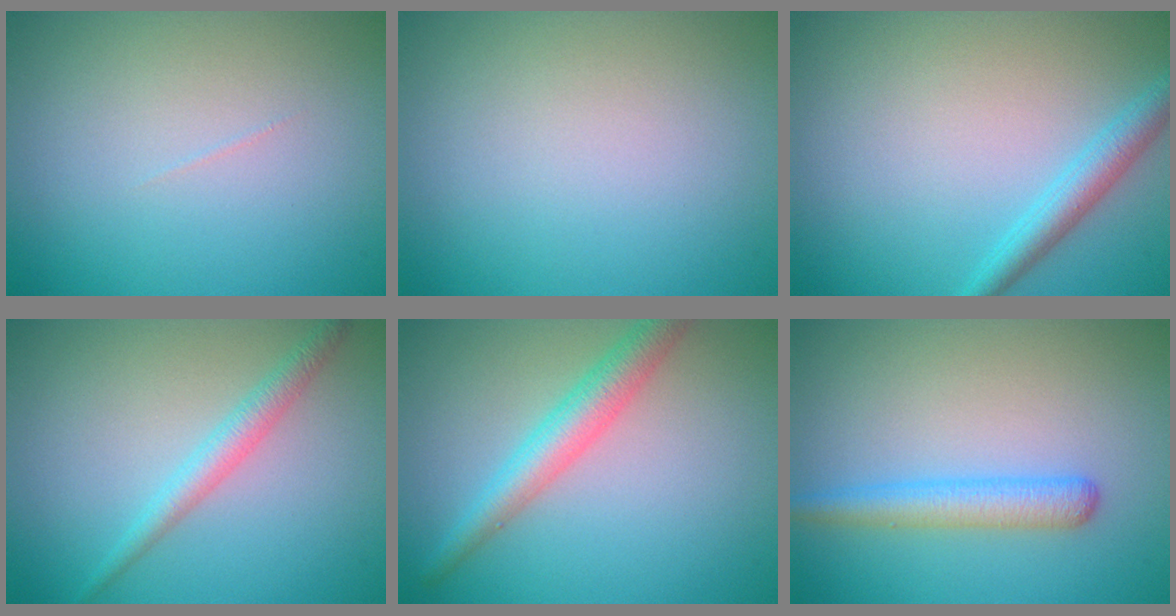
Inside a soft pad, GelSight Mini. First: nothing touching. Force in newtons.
{"total": 0.0}
{"total": 2.6, "press": 2.6, "slide": 0.1}
{"total": 2.2, "press": 2.2, "slide": 0.1}
{"total": 3.7, "press": 3.7, "slide": 0.1}
{"total": 2.9, "press": 2.9, "slide": 0.1}